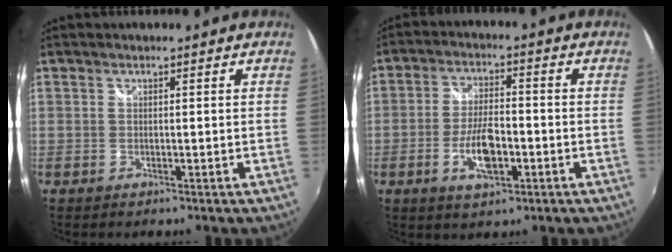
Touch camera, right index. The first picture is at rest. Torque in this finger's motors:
{"motor_torque": [0.73, 0.35, 0.53, 0.10]}